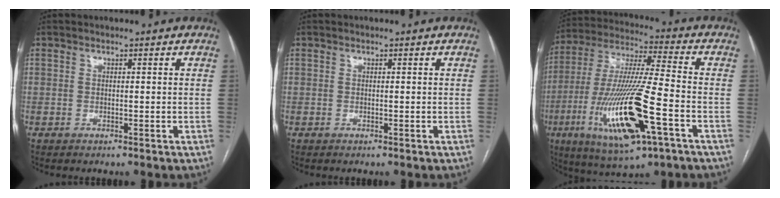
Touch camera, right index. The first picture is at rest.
{"total": 0.0}
{"total": 21.2, "force": [-7.5, 2.7, 19.6], "torque": [-0.422, -0.036, -0.131]}